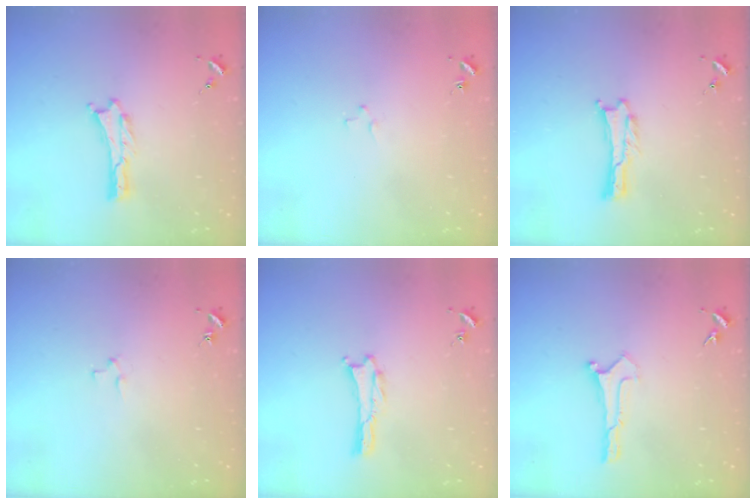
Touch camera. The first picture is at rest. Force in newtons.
{"total": 1.2, "press": 1.2, "slide": 0.2}
{"total": 0.0}
{"total": 1.9, "press": 1.9, "slide": 0.2}
{"total": 0.0}
{"total": 0.0}